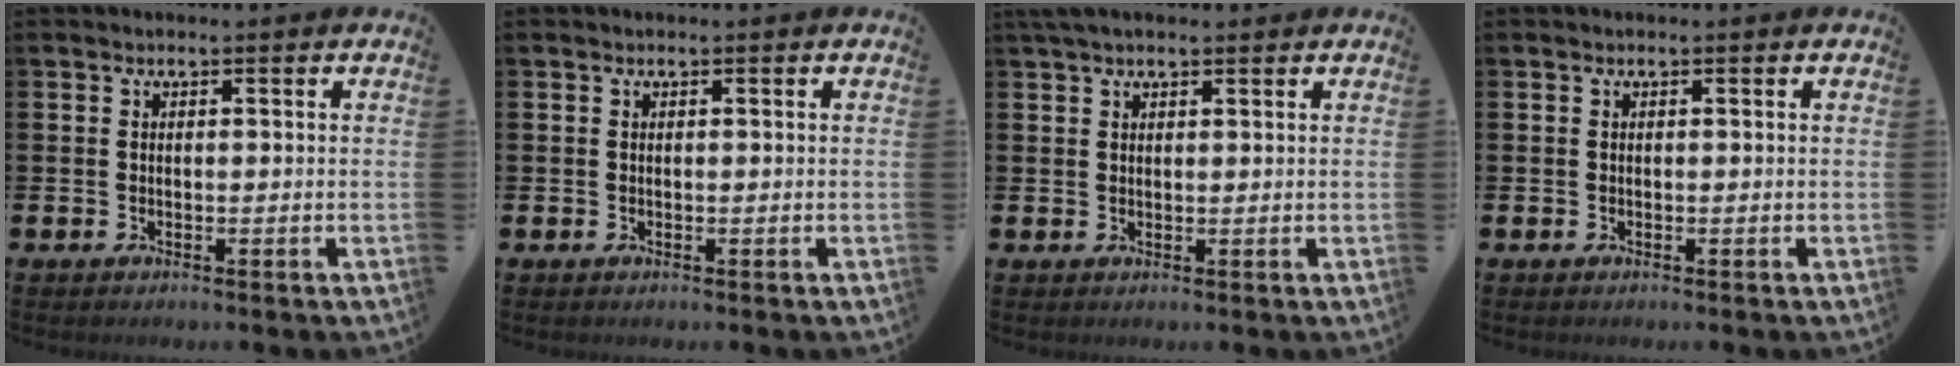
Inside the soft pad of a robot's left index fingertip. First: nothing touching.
{"total": 0.0}
{"total": 2.1, "force": [1.7, 0.7, 1.1], "torque": [-0.020, 0.006, 0.030]}
{"total": 0.0}